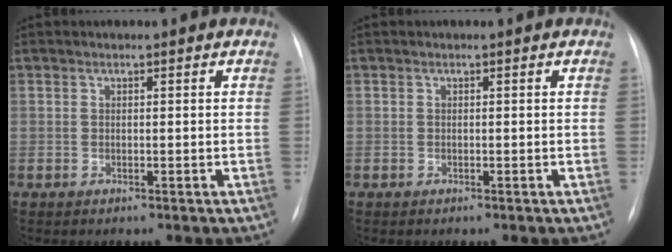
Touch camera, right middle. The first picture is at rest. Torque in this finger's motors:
{"motor_torque": [0.21, -0.09, 0.01, -0.07]}